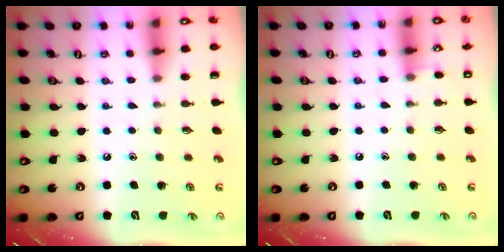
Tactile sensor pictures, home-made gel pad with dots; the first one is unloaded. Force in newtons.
{"total": 3.9, "press": 3.9, "slide": 0.5}